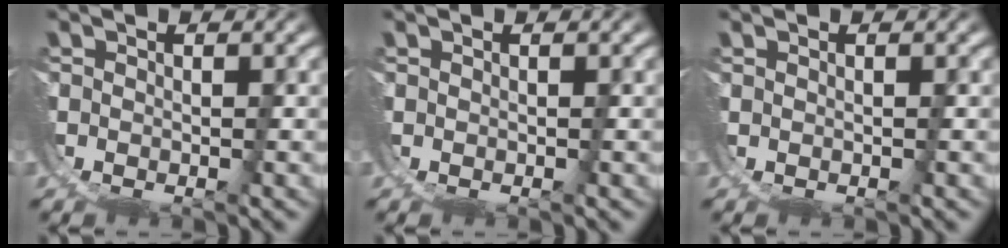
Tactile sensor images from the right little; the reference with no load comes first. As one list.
[{"total": 0.0}, {"total": 0.6, "force": [0.1, -0.5, -0.1], "torque": [0.006, 0.002, 0.003]}]